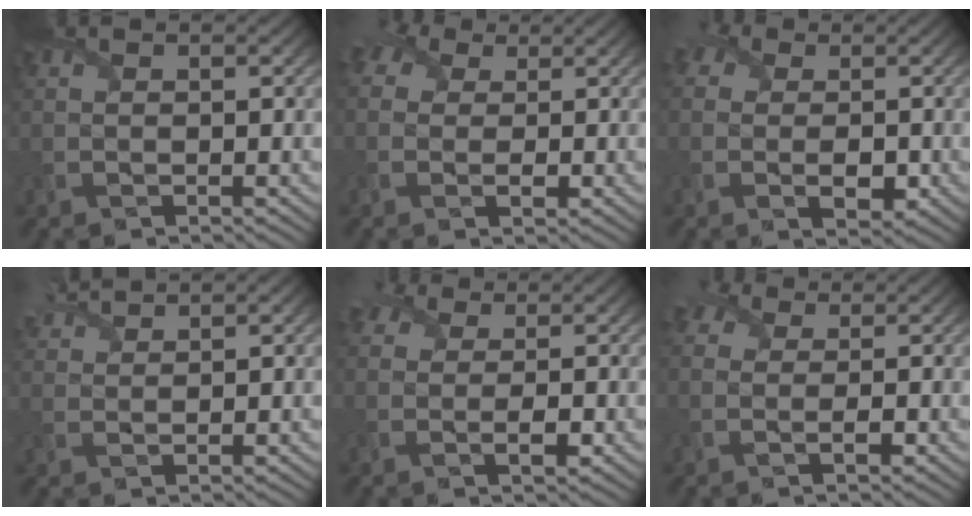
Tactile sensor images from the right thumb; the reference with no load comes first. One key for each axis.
{"total": 6.9, "fx": 1.4, "fy": 5.3, "fz": 4.2, "tx": -0.105, "ty": 0.012, "tz": 0.011}
{"total": 6.8, "fx": 0.0, "fy": 5.4, "fz": 4.2, "tx": -0.082, "ty": -0.010, "tz": -0.005}
{"total": 3.6, "fx": 3.2, "fy": 0.5, "fz": 1.4, "tx": -0.041, "ty": 0.015, "tz": 0.066}
{"total": 4.0, "fx": 0.5, "fy": 2.8, "fz": 2.8, "tx": -0.049, "ty": 0.001, "tz": -0.001}
{"total": 4.5, "fx": 0.3, "fy": 3.3, "fz": 3.1, "tx": -0.064, "ty": 0.006, "tz": -0.004}